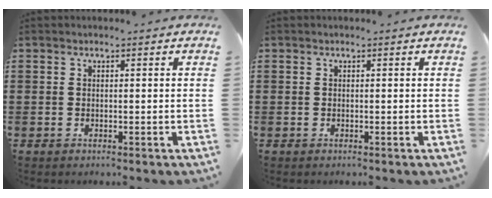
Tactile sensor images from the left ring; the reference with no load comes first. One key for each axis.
{"total": 0.0}